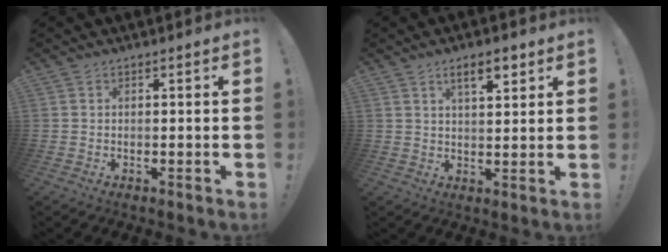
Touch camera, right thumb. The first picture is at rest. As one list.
[{"total": 6.6, "force": [4.0, 2.2, 4.8], "torque": [-0.063, -0.017, 0.064]}]